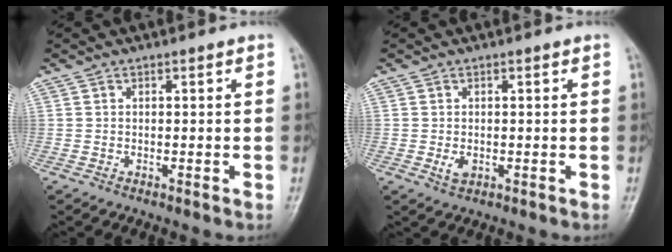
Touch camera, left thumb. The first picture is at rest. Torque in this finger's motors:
{"motor_torque": [0.28, 0.45, 0.29, -0.11, 0.01]}